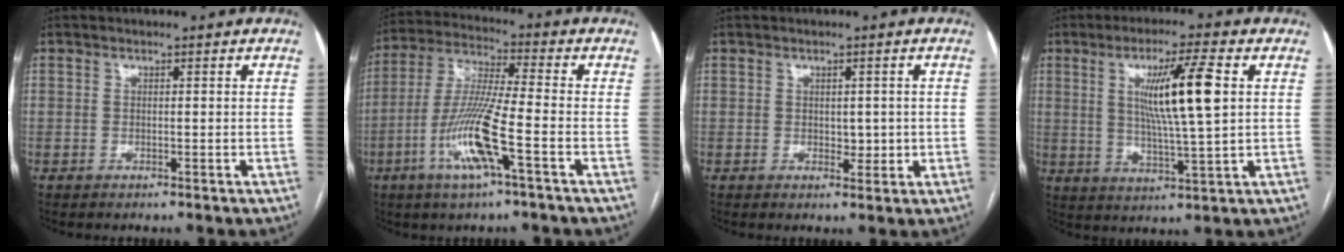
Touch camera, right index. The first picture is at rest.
{"total": 12.1, "force": [-4.6, 0.3, 11.2], "torque": [-0.234, -0.006, -0.093]}
{"total": 2.5, "force": [0.1, 1.6, 2.0], "torque": [-0.024, 0.002, 0.009]}
{"total": 11.0, "force": [2.6, -0.1, 10.7], "torque": [-0.188, -0.004, 0.045]}